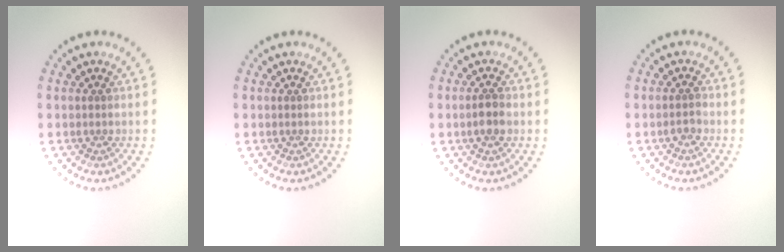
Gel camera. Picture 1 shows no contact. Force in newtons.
{"total": 0.0}
{"total": 1.6, "press": 1.6, "slide": 0.4}
{"total": 0.9, "press": 0.9, "slide": 0.2}